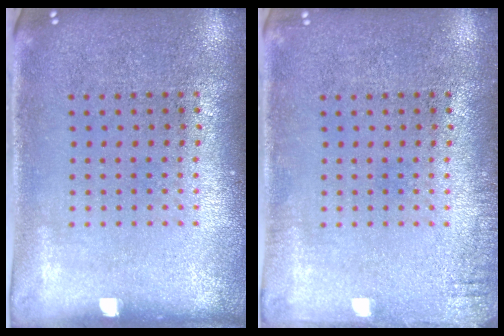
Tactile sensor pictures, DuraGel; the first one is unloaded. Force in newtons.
{"total": 1.3, "press": 1.3, "slide": 0.1}